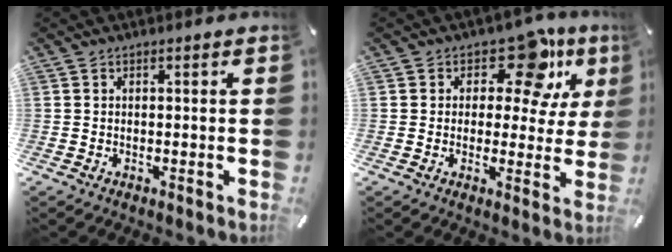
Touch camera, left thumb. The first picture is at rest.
{"total": 13.0, "force": [7.1, 7.1, 8.3], "torque": [-0.109, -0.039, 0.121]}